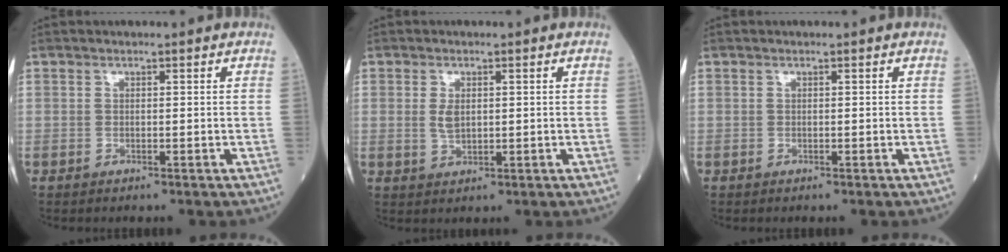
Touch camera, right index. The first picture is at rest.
{"total": 2.5, "force": [0.4, 1.3, 2.1], "torque": [-0.044, -0.004, 0.010]}
{"total": 0.0}